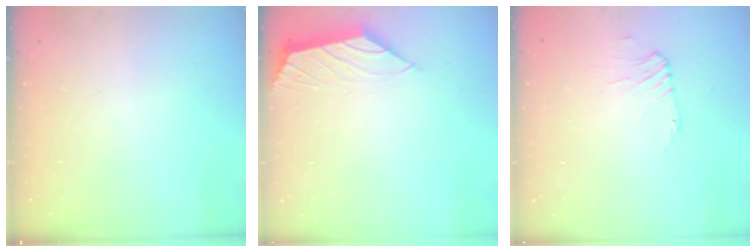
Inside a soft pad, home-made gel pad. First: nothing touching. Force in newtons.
{"total": 1.6, "press": 1.5, "slide": 0.5}
{"total": 1.1, "press": 1.1, "slide": 0.3}